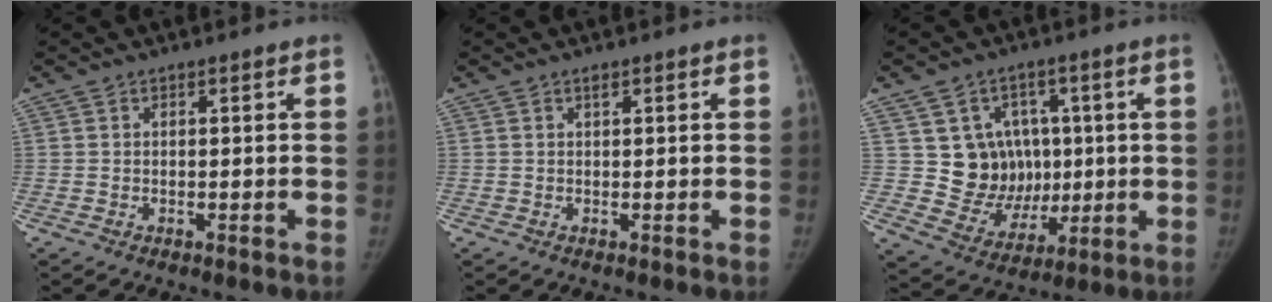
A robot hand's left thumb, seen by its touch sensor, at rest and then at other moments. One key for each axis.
{"total": 0.7, "fx": 0.5, "fy": 0.4, "fz": 0.4, "tx": -0.005, "ty": -0.002, "tz": 0.007}
{"total": 12.3, "fx": 1.9, "fy": 11.2, "fz": 4.8, "tx": -0.019, "ty": 0.000, "tz": 0.053}